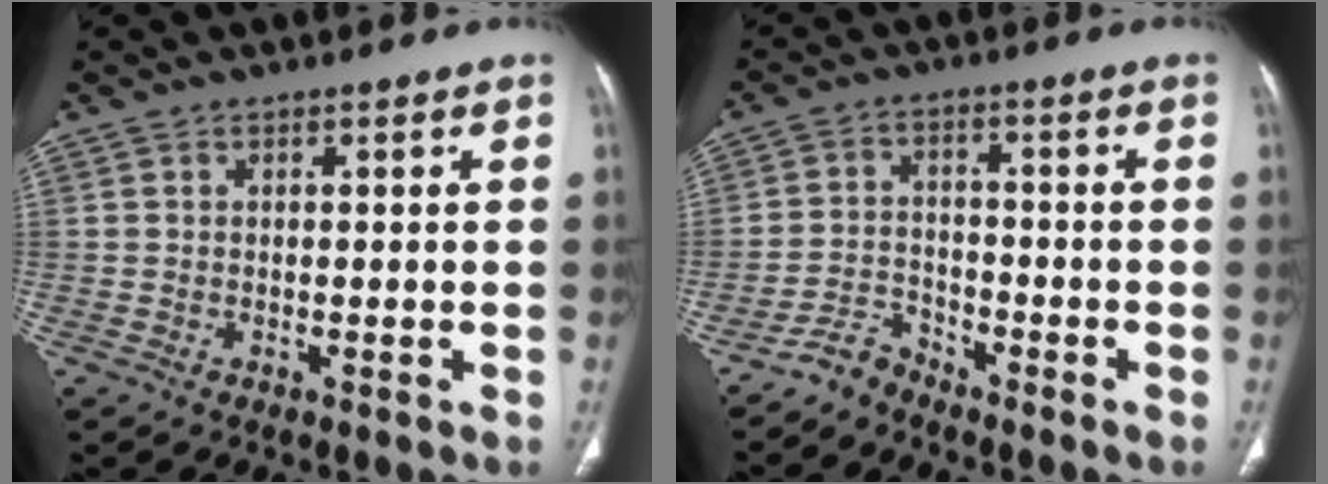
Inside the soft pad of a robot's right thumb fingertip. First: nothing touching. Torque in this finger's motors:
{"motor_torque": [2.59, 2.42, 0.21, -0.44, -0.04]}